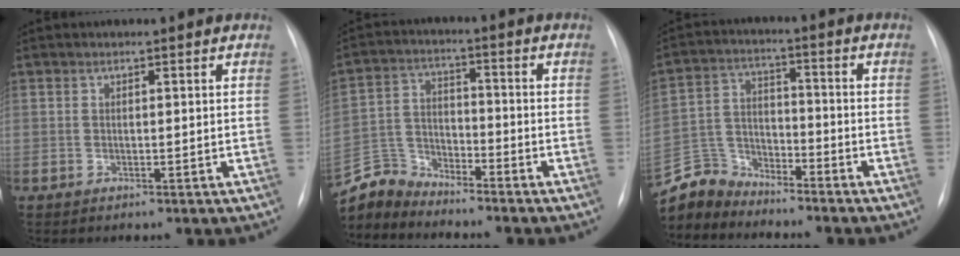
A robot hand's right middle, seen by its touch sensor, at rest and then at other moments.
{"total": 7.1, "force": [-7.0, 0.9, -0.7], "torque": [0.009, 0.008, -0.142]}
{"total": 8.0, "force": [-7.8, 1.9, -0.5], "torque": [0.008, 0.011, -0.157]}